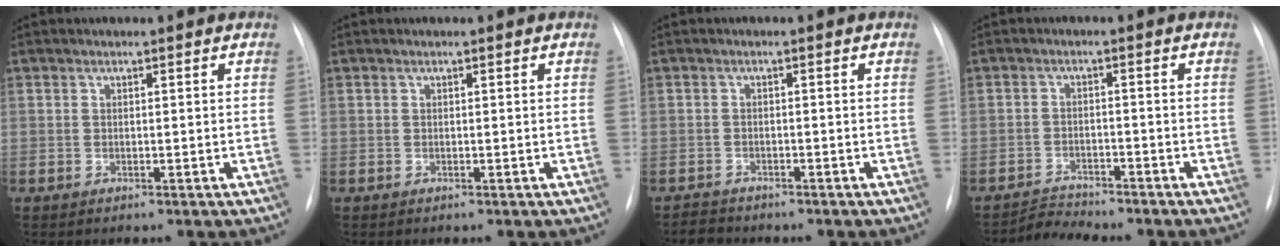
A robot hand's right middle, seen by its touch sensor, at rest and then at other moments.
{"total": 0.0}
{"total": 1.9, "force": [-1.8, 0.5, -0.3], "torque": [0.005, -0.007, -0.030]}
{"total": 3.3, "force": [-3.2, -0.2, -0.6], "torque": [0.010, -0.012, -0.054]}